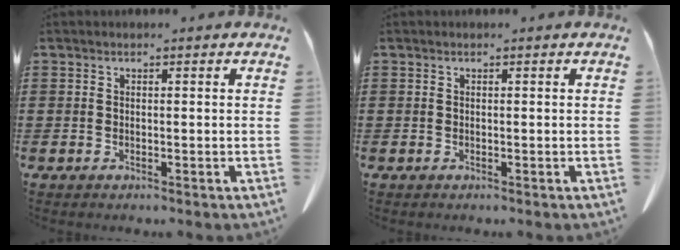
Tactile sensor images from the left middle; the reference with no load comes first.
{"total": 0.0}